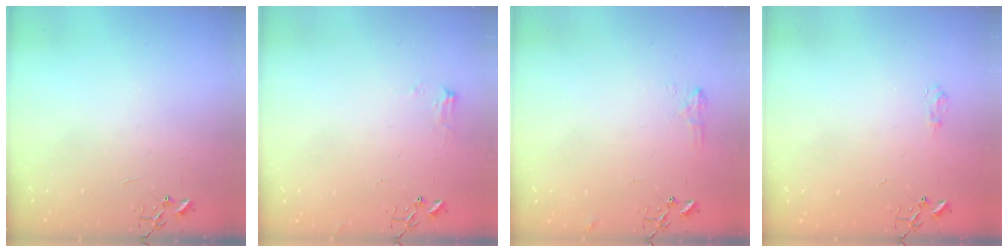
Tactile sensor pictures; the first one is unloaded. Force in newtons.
{"total": 6.8, "press": 6.8, "slide": 0.8}
{"total": 6.4, "press": 6.3, "slide": 0.8}
{"total": 5.7, "press": 5.7, "slide": 0.6}